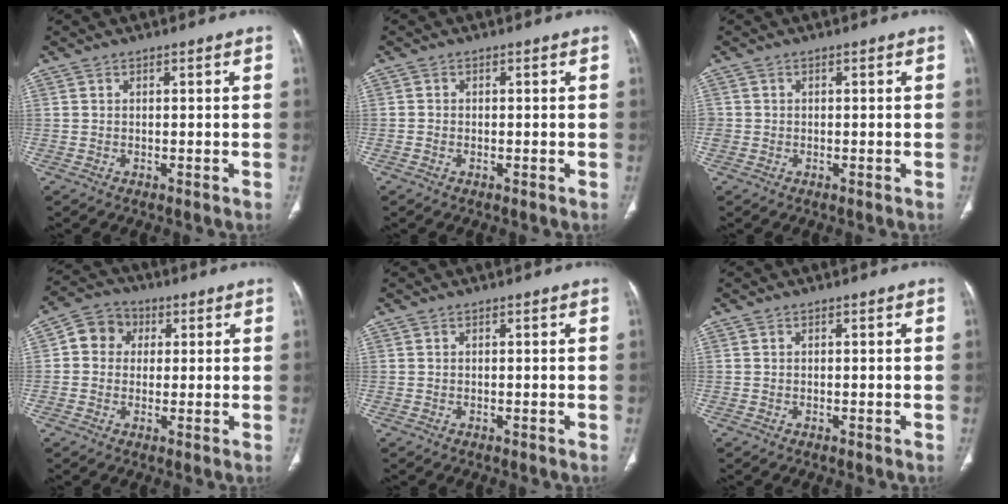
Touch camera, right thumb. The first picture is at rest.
{"total": 0.6, "force": [-0.3, 0.4, 0.2], "torque": [-0.003, 0.001, -0.008]}
{"total": 1.3, "force": [-0.2, 1.2, 0.3], "torque": [-0.002, 0.004, -0.005]}
{"total": 6.8, "force": [1.3, 6.0, 2.8], "torque": [-0.024, 0.012, 0.011]}
{"total": 0.0}
{"total": 0.0}